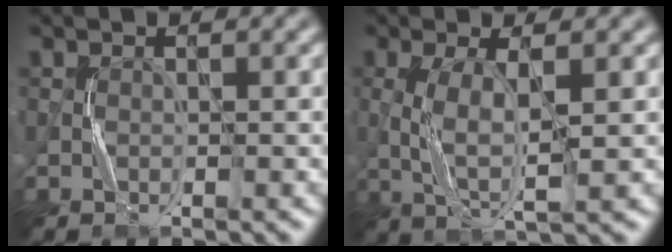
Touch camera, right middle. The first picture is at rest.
{"total": 4.3, "force": [0.2, 1.1, 4.2], "torque": [-0.094, 0.001, 0.003]}